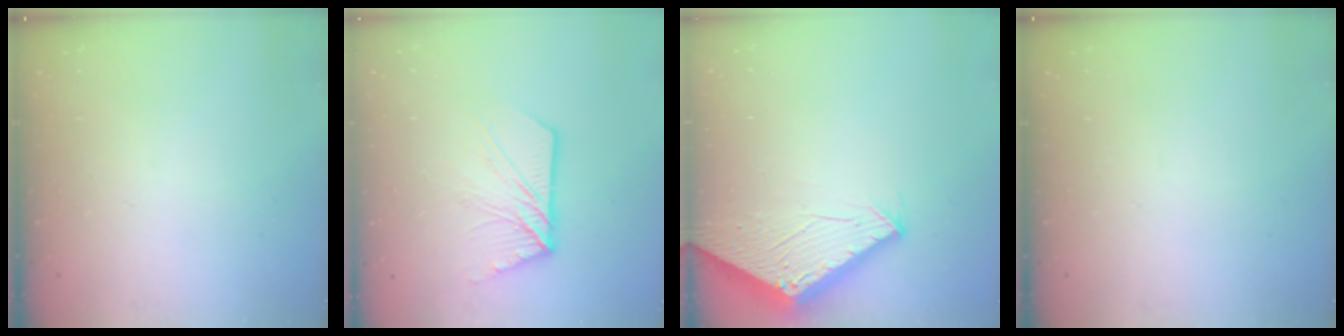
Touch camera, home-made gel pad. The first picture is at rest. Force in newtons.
{"total": 11.5, "press": 11.4, "slide": 1.0}
{"total": 2.8, "press": 2.8, "slide": 0.1}
{"total": 0.0}